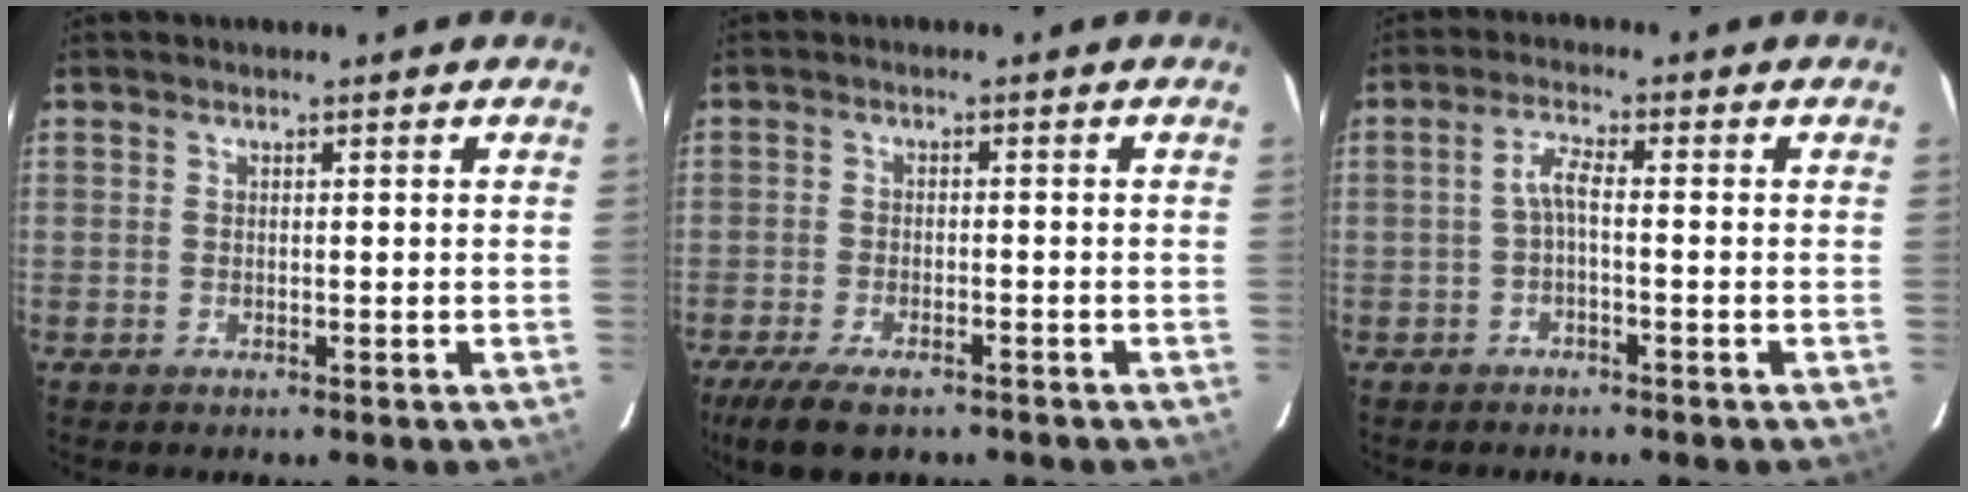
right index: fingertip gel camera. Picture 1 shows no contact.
{"total": 9.7, "force": [-7.2, 3.6, 5.4], "torque": [-0.132, -0.025, -0.126]}
{"total": 2.7, "force": [-1.0, 0.4, 2.4], "torque": [-0.056, 0.007, -0.022]}